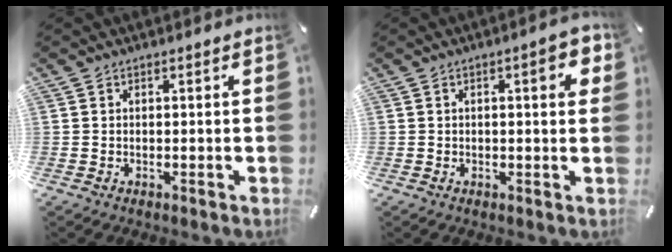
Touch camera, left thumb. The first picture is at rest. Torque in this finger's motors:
{"motor_torque": [0.60, 0.53, 0.36, 0.10, 0.06]}